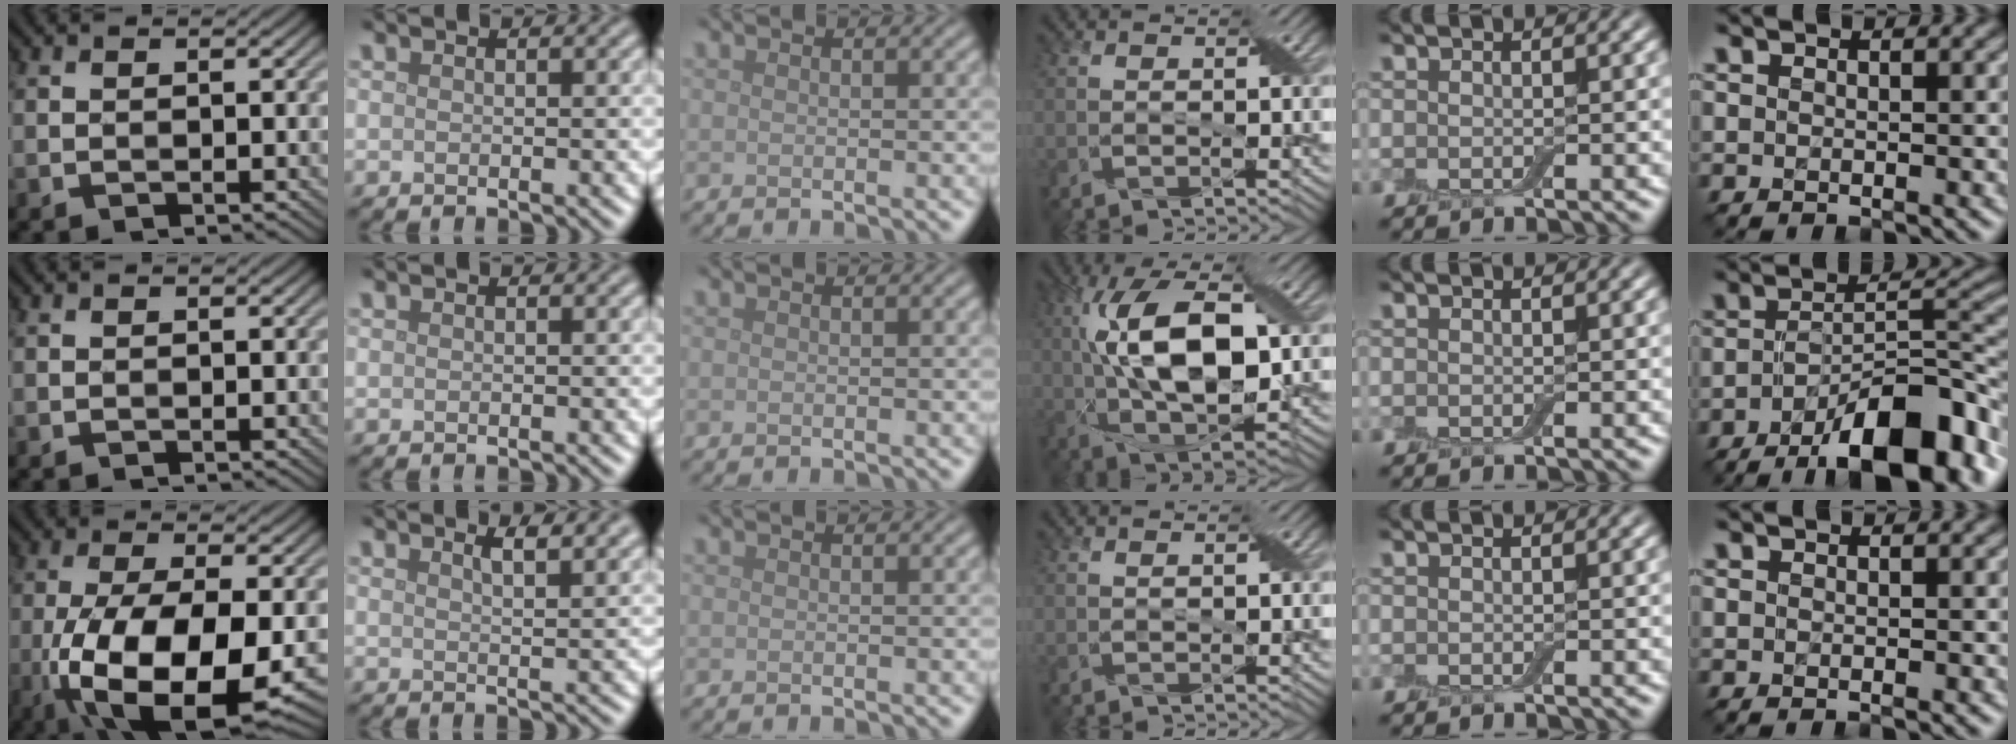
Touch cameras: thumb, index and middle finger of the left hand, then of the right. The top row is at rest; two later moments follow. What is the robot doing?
{"motion": "open", "object": "airpods case & airpods"}